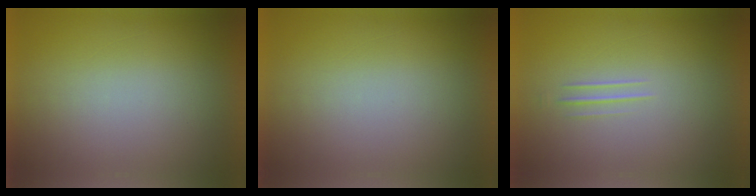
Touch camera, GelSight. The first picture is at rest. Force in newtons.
{"total": 0.0}
{"total": 1.3}